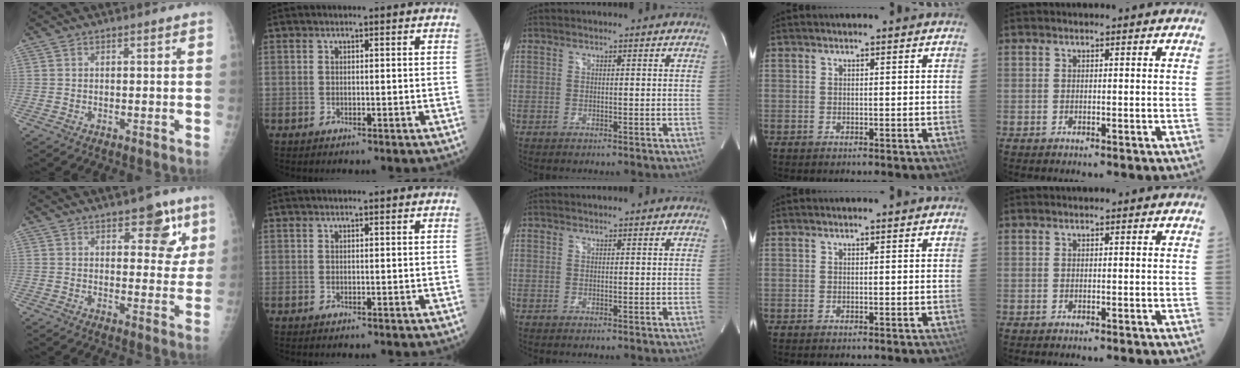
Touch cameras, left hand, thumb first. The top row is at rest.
{"thumb": {"total": 8.2, "force": [4.3, 4.2, 5.6], "torque": [-0.030, -0.018, 0.052]}}